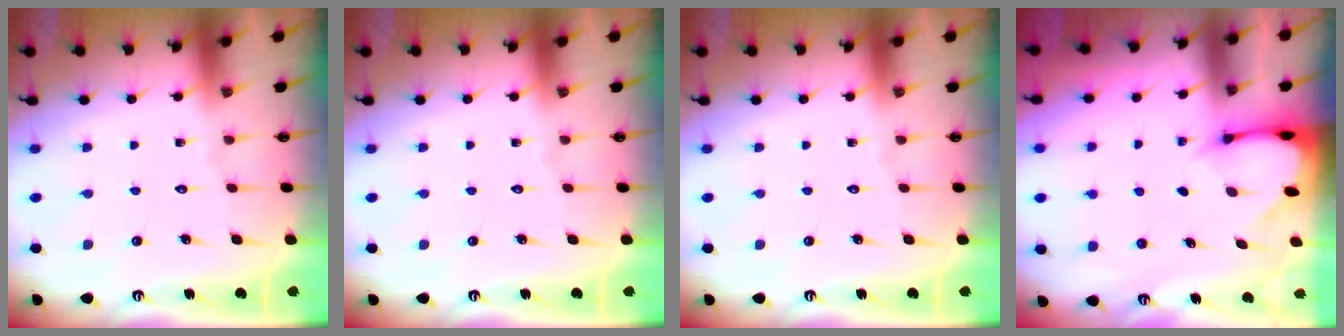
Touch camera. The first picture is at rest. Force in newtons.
{"total": 0.0}
{"total": 0.0}
{"total": 2.3, "press": 2.3, "slide": 0.1}